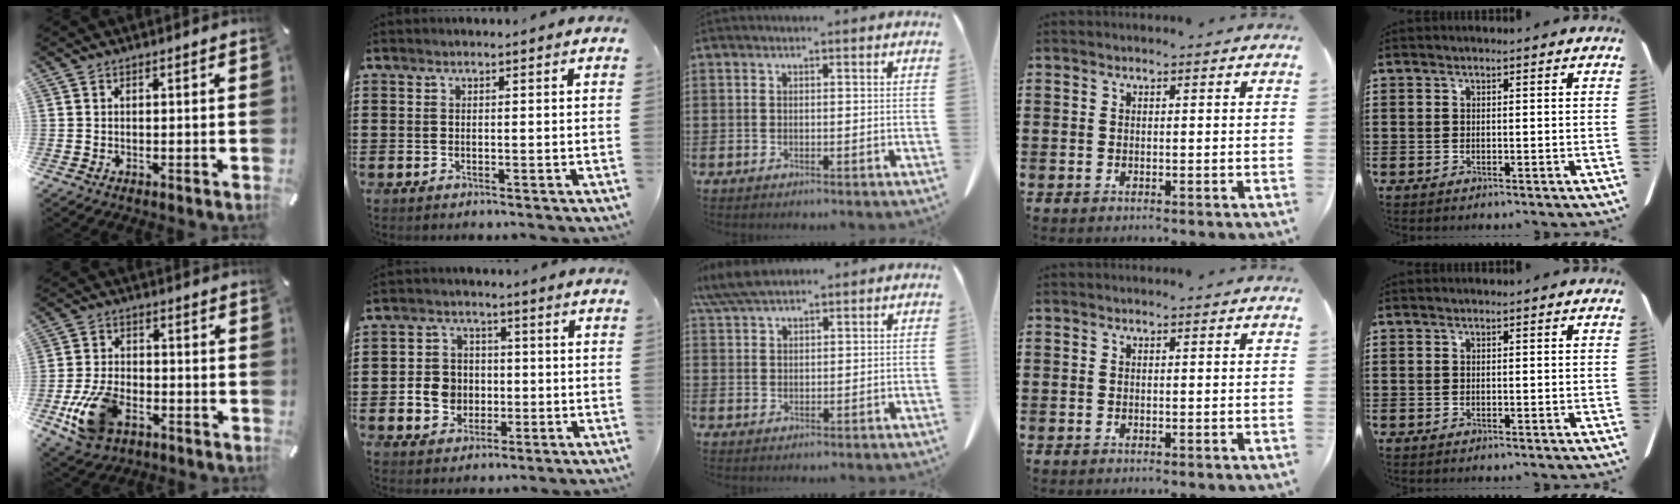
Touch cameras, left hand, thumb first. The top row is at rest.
{"thumb": {"total": 12.8, "force": [-5.2, 8.0, 8.5], "torque": [-0.181, 0.015, -0.090]}, "index": {"total": 5.3, "force": [-0.8, 4.8, 1.9], "torque": [-0.050, 0.013, -0.015]}, "middle": {"total": 5.4, "force": [4.4, 1.0, 2.8], "torque": [-0.066, -0.004, 0.084]}}